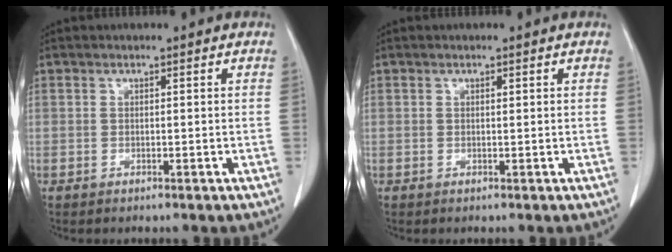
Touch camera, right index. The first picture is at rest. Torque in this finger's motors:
{"motor_torque": [0.06, -0.02, -0.04, -0.01]}